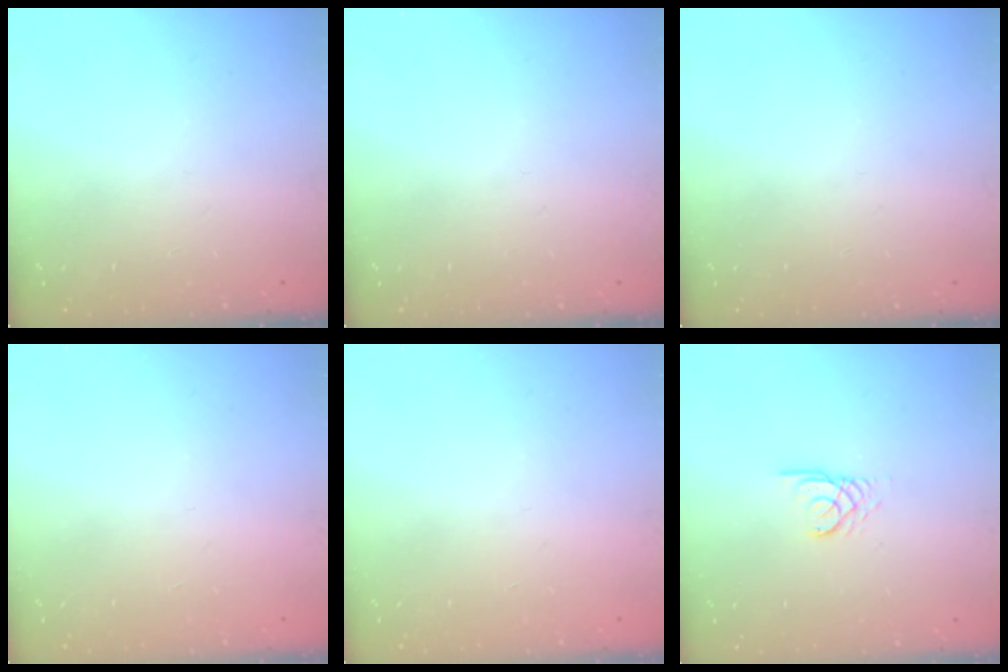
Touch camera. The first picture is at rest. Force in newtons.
{"total": 0.0}
{"total": 0.0}
{"total": 1.0, "press": 0.9, "slide": 0.2}
{"total": 1.0, "press": 0.9, "slide": 0.2}
{"total": 2.4, "press": 2.4, "slide": 0.1}